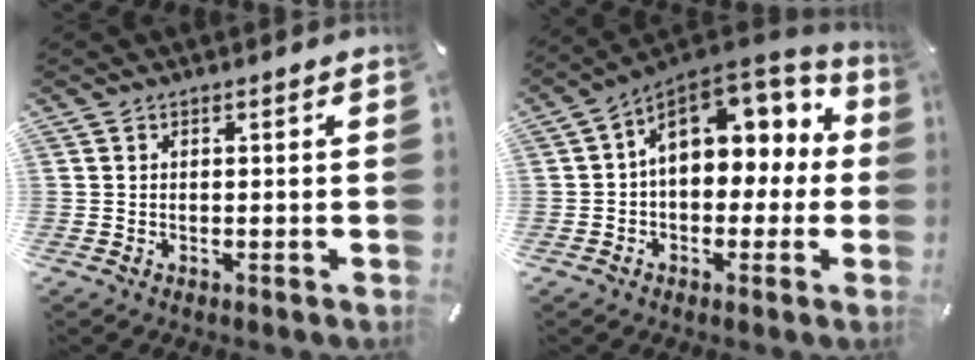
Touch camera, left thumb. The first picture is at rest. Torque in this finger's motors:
{"motor_torque": [2.07, 2.94, 1.57, -0.29, 0.21]}